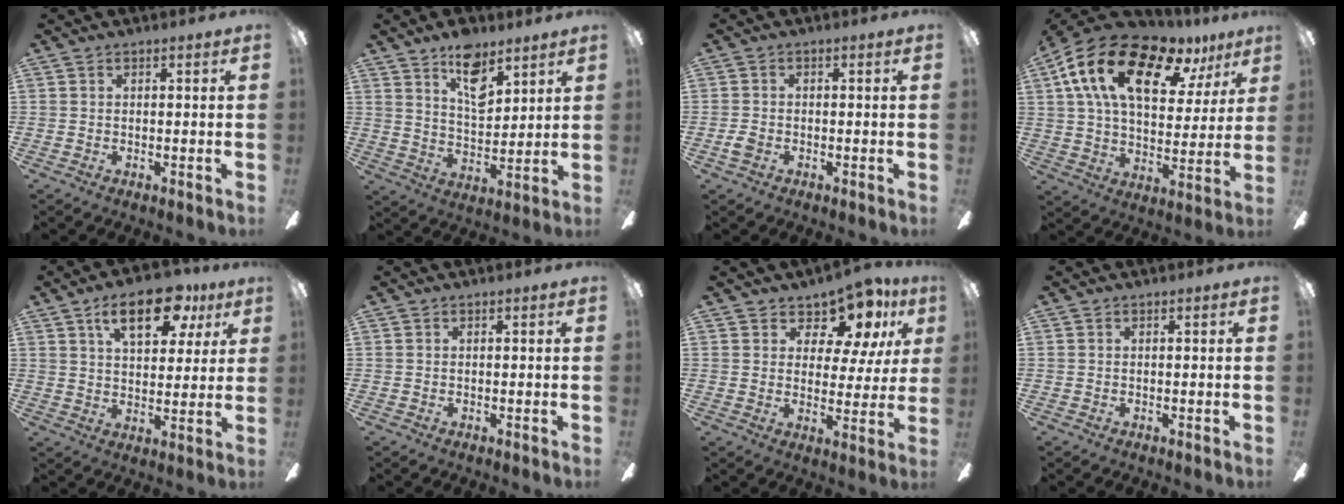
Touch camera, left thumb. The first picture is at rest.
{"total": 11.1, "force": [7.4, 5.4, 6.3], "torque": [-0.092, -0.035, 0.130]}
{"total": 2.3, "force": [-1.1, 1.6, 1.2], "torque": [-0.027, 0.005, -0.023]}
{"total": 20.4, "force": [11.4, 10.5, 13.4], "torque": [-0.231, -0.047, 0.197]}
{"total": 15.1, "force": [7.6, 7.6, 10.6], "torque": [-0.142, -0.015, 0.126]}
{"total": 0.0}
{"total": 10.5, "force": [7.8, 5.3, 4.5], "torque": [-0.075, -0.054, 0.145]}
{"total": 0.0}